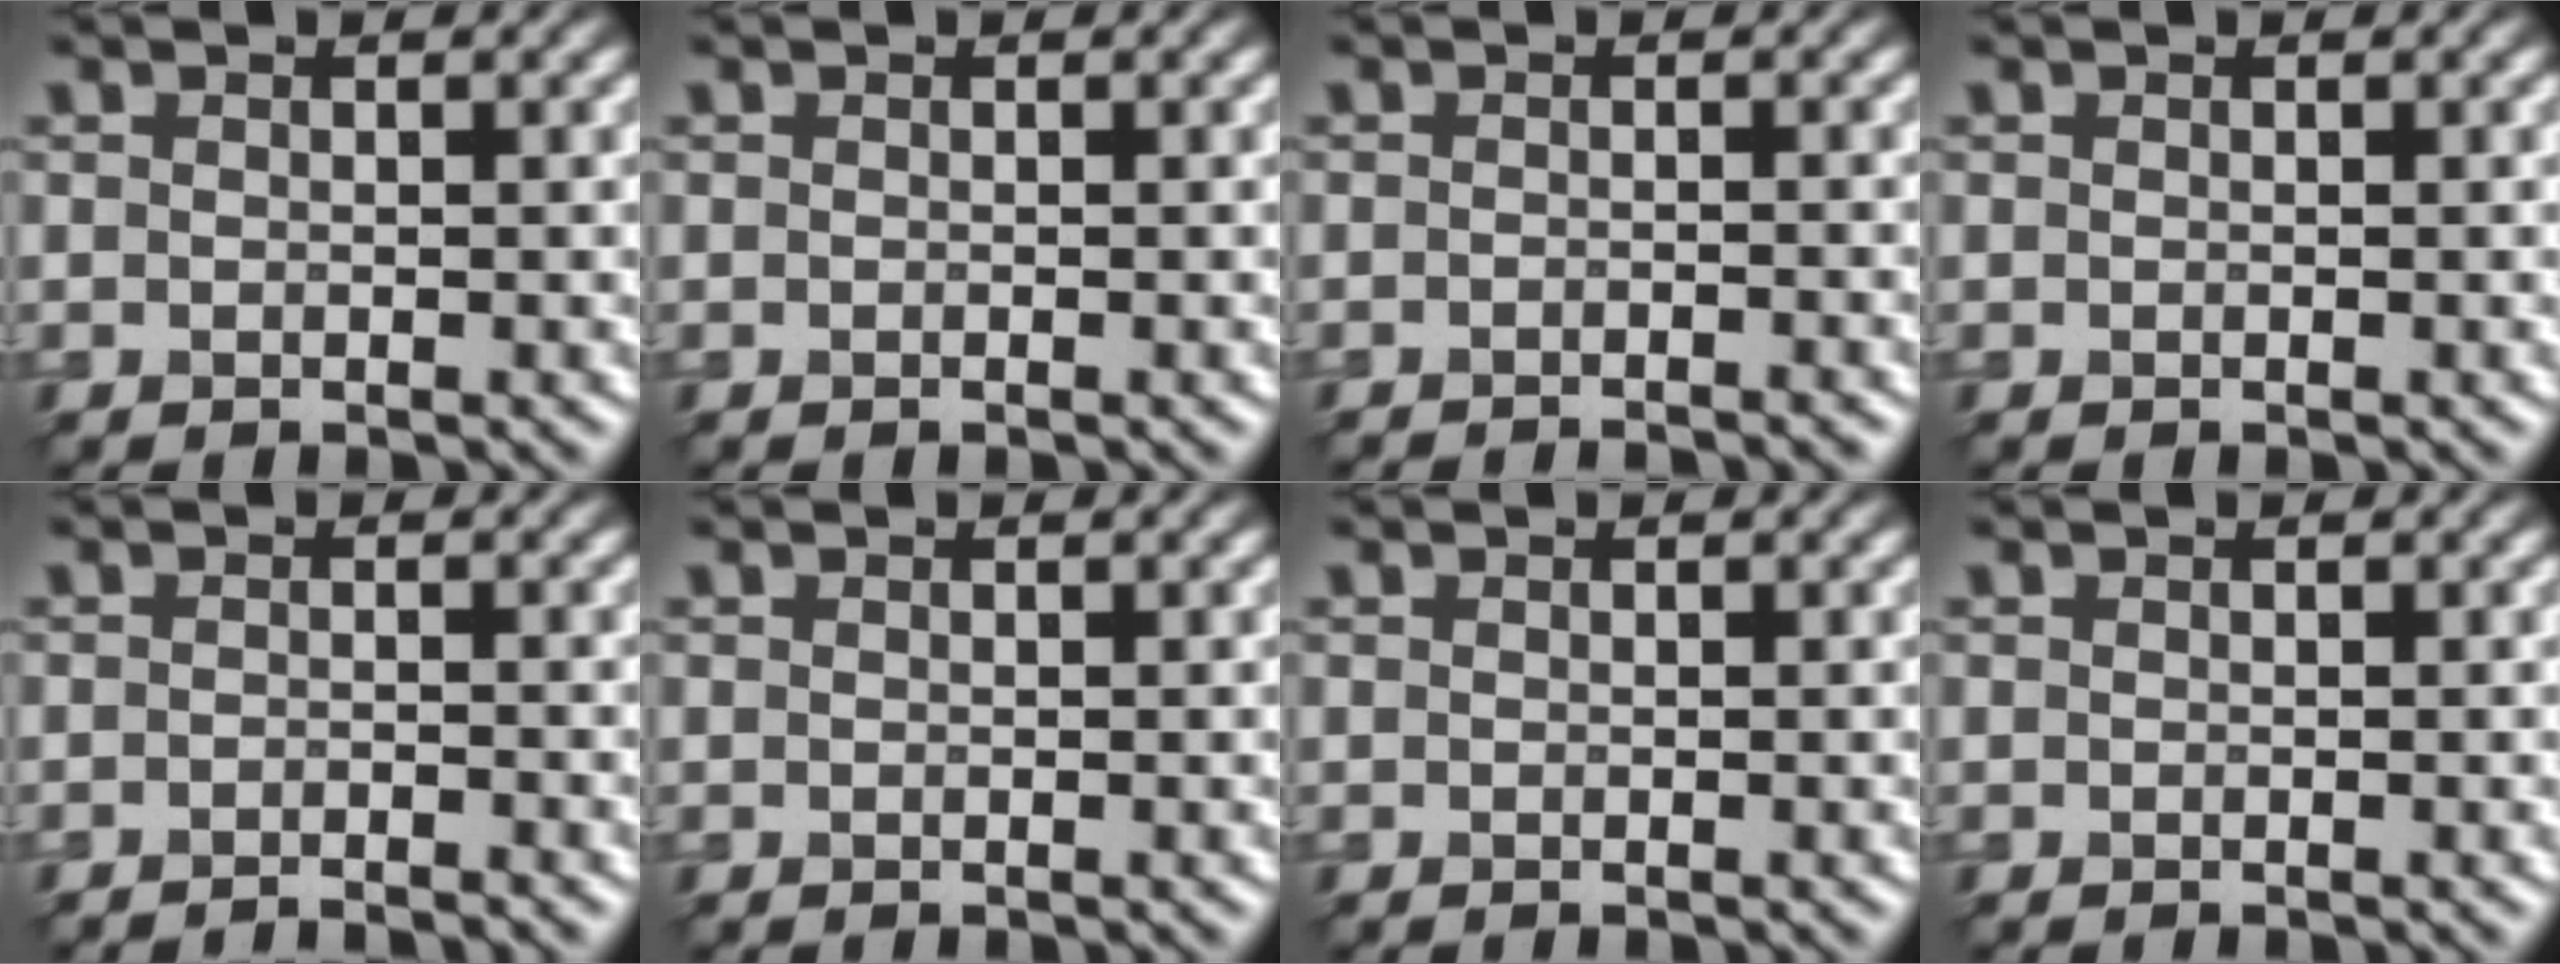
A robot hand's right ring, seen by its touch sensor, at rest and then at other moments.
{"total": 0.0}
{"total": 2.8, "force": [-2.6, 0.3, 0.9], "torque": [-0.006, 0.002, -0.036]}
{"total": 0.0}
{"total": 2.0, "force": [-1.9, 0.2, 0.7], "torque": [0.003, -0.002, -0.031]}
{"total": 0.0}
{"total": 0.0}
{"total": 0.0}